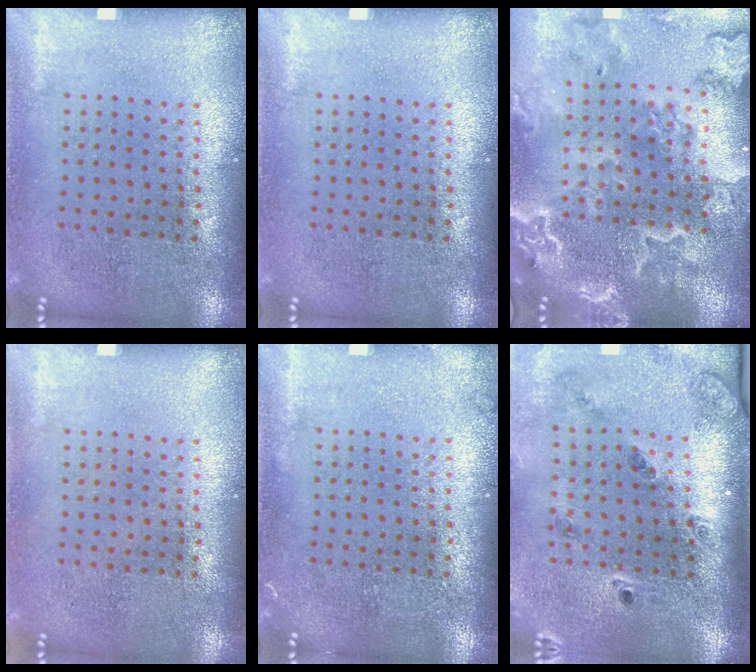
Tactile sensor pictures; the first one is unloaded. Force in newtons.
{"total": 0.0}
{"total": 3.7, "press": 3.2, "slide": 1.8}
{"total": 0.0}
{"total": 0.6, "press": 0.5, "slide": 0.1}
{"total": 1.8, "press": 1.6, "slide": 0.8}